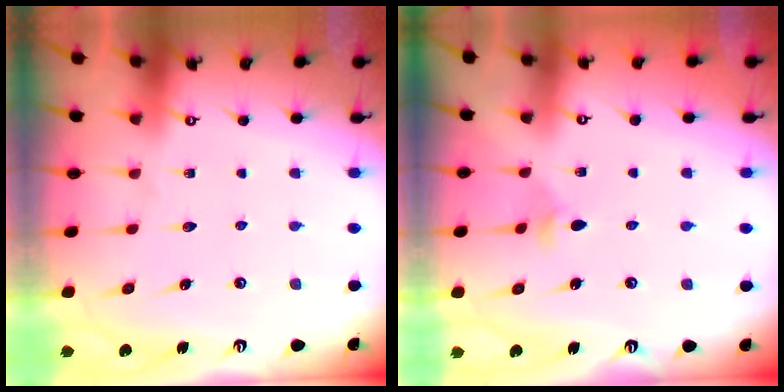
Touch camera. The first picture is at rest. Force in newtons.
{"total": 3.2, "press": 3.1, "slide": 0.6}